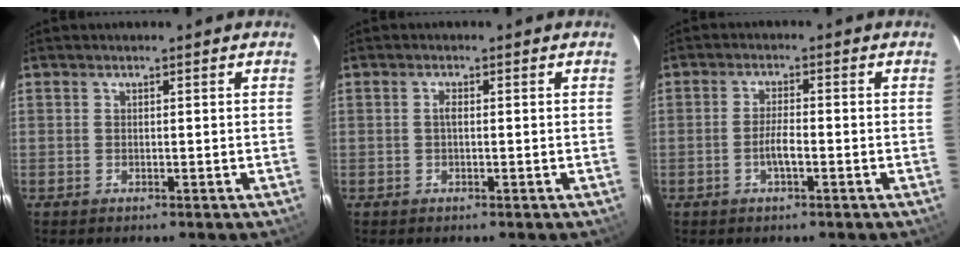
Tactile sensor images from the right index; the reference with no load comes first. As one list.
[{"total": 1.0, "force": [-0.1, 0.4, 0.9], "torque": [-0.019, 0.004, -0.003]}, {"total": 3.3, "force": [-1.3, 0.6, 3.0], "torque": [-0.061, 0.002, -0.025]}]